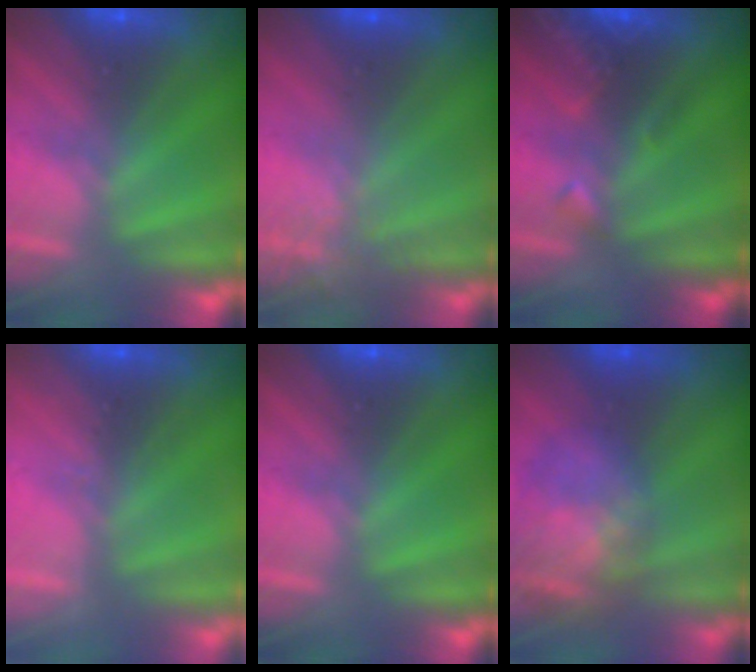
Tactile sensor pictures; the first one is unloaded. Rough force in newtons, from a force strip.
{"total": 2.4}
{"total": 2.6}
{"total": 2.3}
{"total": 0.0}
{"total": 8.9}